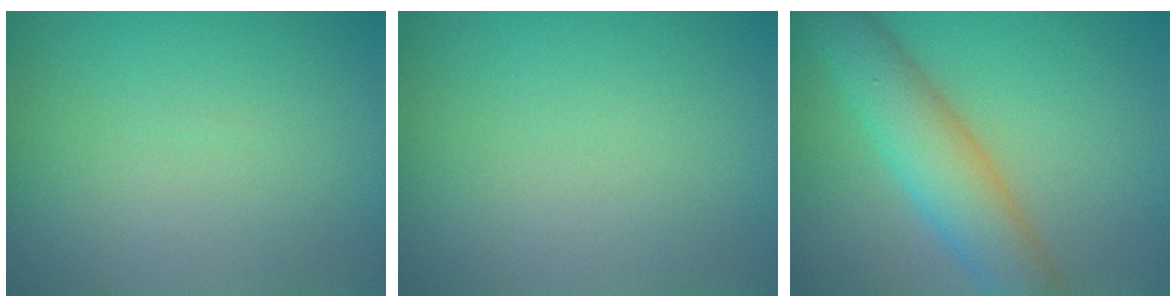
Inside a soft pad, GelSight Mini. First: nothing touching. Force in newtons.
{"total": 0.0}
{"total": 6.8, "press": 6.8, "slide": 0.3}